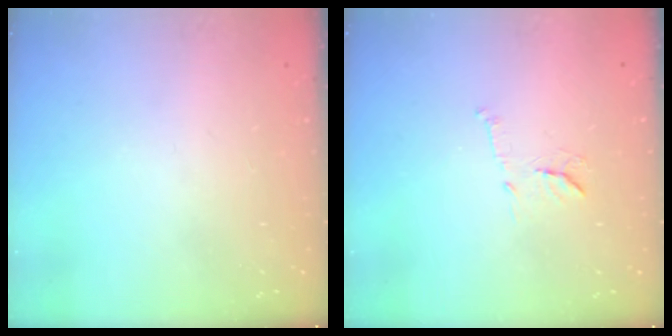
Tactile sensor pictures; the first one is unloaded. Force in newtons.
{"total": 9.1, "press": 9.1, "slide": 0.5}